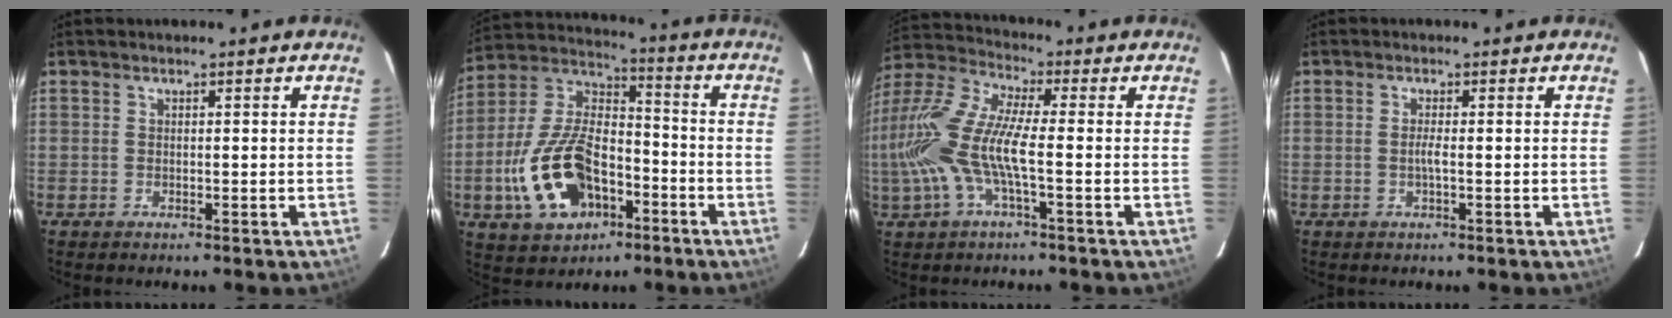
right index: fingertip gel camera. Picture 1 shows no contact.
{"total": 18.8, "force": [-7.1, 10.8, 13.7], "torque": [-0.298, 0.010, -0.115]}
{"total": 16.2, "force": [-2.3, 3.9, 15.5], "torque": [-0.311, -0.003, -0.053]}
{"total": 1.3, "force": [-0.3, -0.1, 1.3], "torque": [-0.023, -0.003, -0.007]}